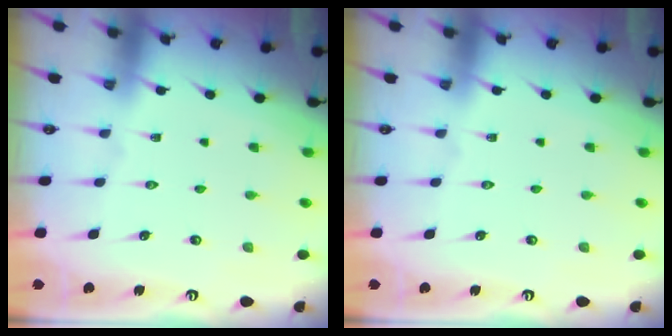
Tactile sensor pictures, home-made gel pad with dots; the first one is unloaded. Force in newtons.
{"total": 0.0}